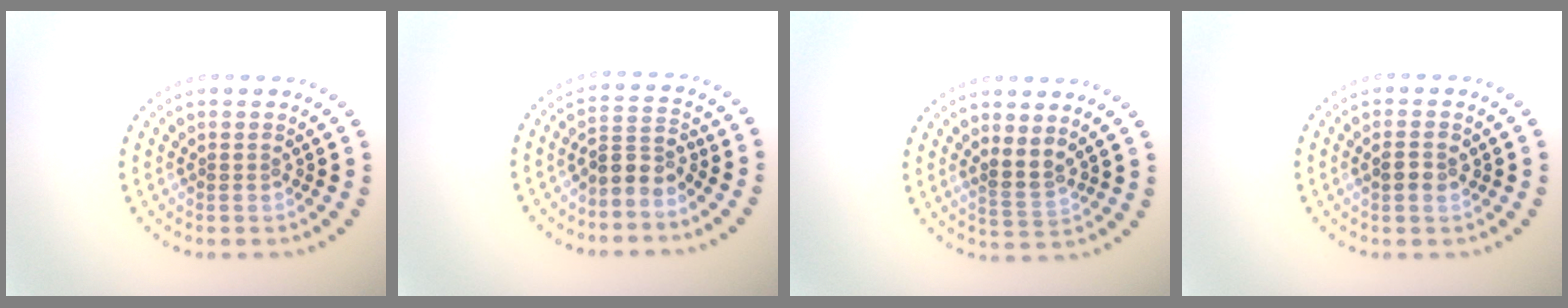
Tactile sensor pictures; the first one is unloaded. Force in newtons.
{"total": 2.6, "press": 2.0, "slide": 1.6}
{"total": 2.0, "press": 1.6, "slide": 1.1}
{"total": 1.8, "press": 1.8, "slide": 0.3}